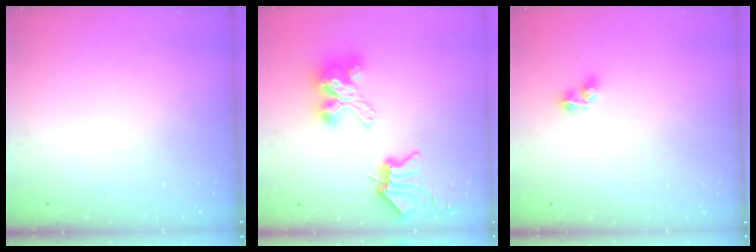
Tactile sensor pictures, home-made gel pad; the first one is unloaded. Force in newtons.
{"total": 10.2, "press": 10.1, "slide": 1.2}
{"total": 3.8, "press": 3.8, "slide": 0.4}